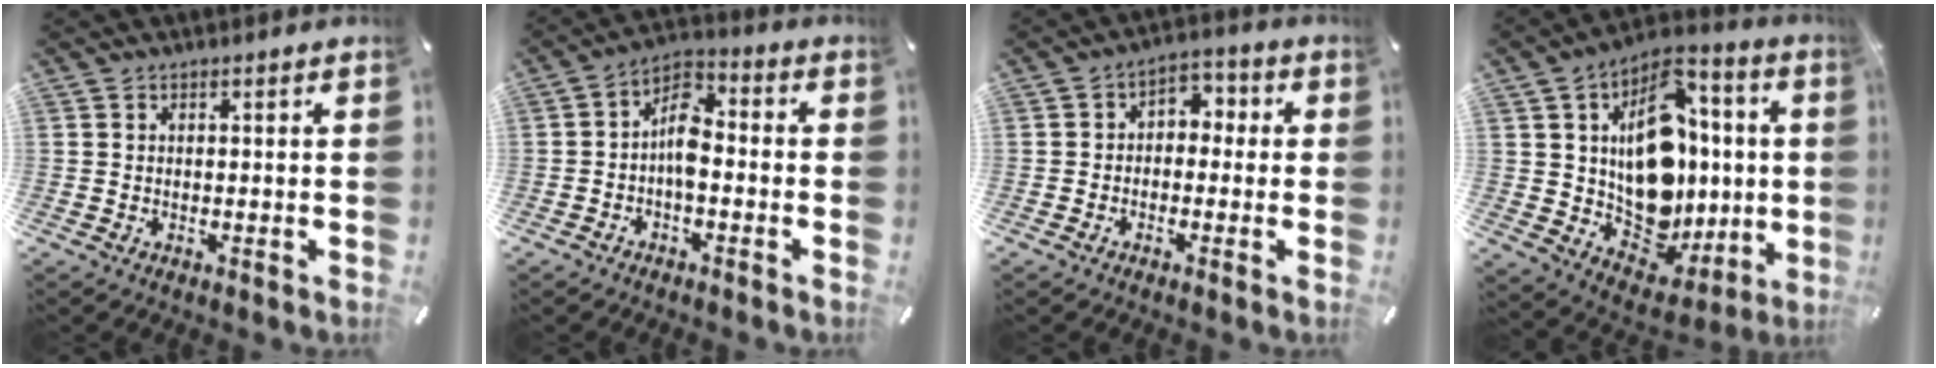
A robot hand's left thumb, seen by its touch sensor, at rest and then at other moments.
{"total": 7.9, "force": [-2.2, 4.5, 6.1], "torque": [-0.123, 0.019, -0.041]}
{"total": 4.1, "force": [-1.8, 3.2, 1.8], "torque": [-0.024, 0.016, -0.039]}
{"total": 19.8, "force": [2.1, 15.1, 12.7], "torque": [-0.191, -0.037, 0.044]}